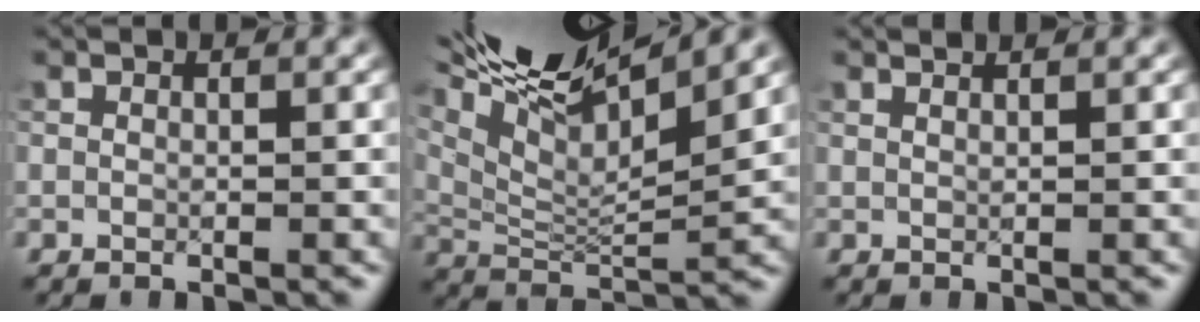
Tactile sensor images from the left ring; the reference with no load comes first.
{"total": 13.2, "force": [8.6, 3.6, 9.4], "torque": [-0.172, 0.030, 0.141]}
{"total": 0.8, "force": [0.8, -0.2, 0.0], "torque": [-0.004, -0.005, 0.010]}